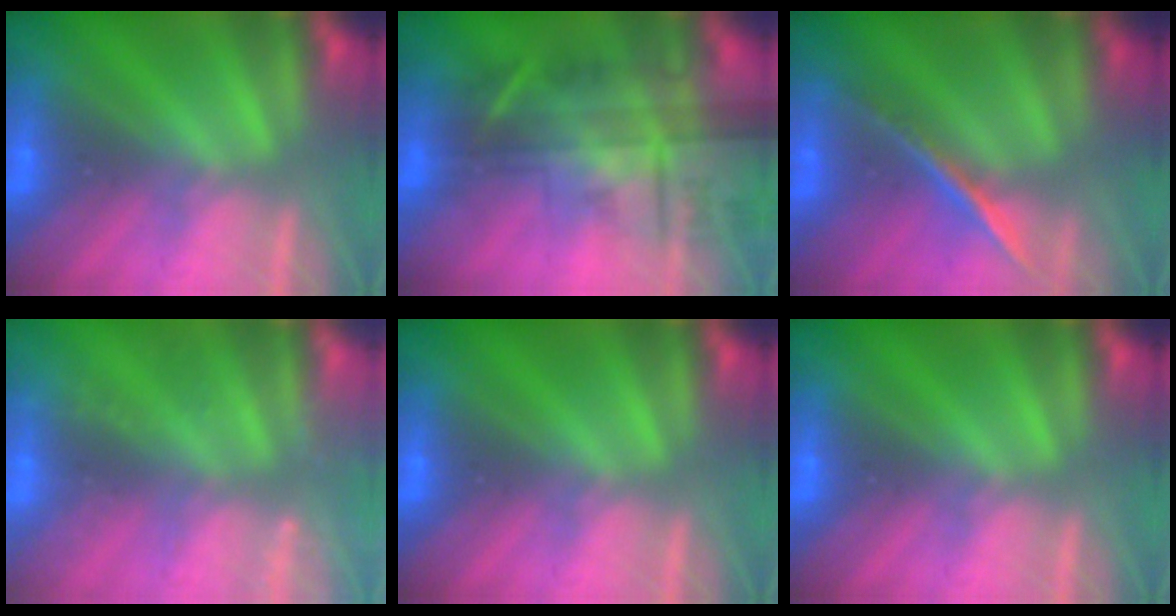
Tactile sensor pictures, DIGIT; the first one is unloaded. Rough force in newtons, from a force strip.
{"total": 11.1}
{"total": 1.9}
{"total": 2.4}
{"total": 0.0}
{"total": 0.0}